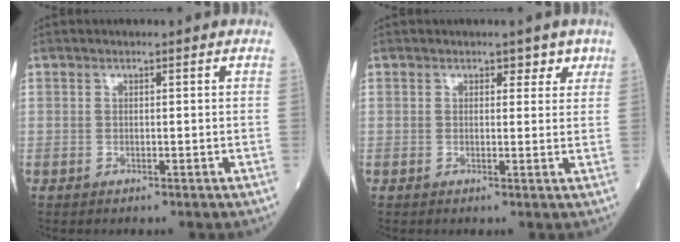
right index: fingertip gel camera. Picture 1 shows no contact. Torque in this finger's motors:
{"motor_torque": [0.15, 0.10, 0.01, 0.01]}